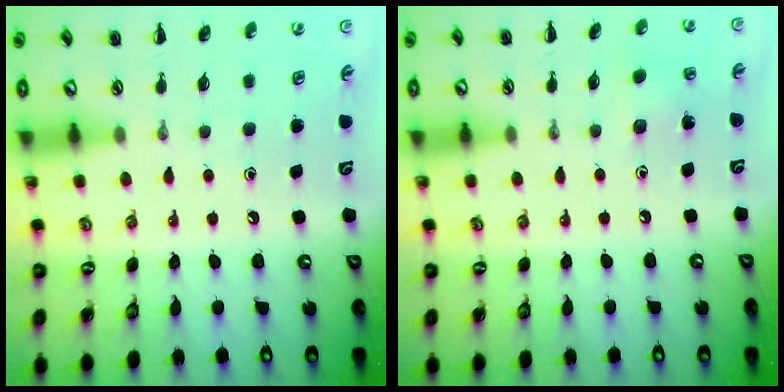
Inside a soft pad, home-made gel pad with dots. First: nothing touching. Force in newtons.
{"total": 3.5, "press": 3.3, "slide": 1.1}